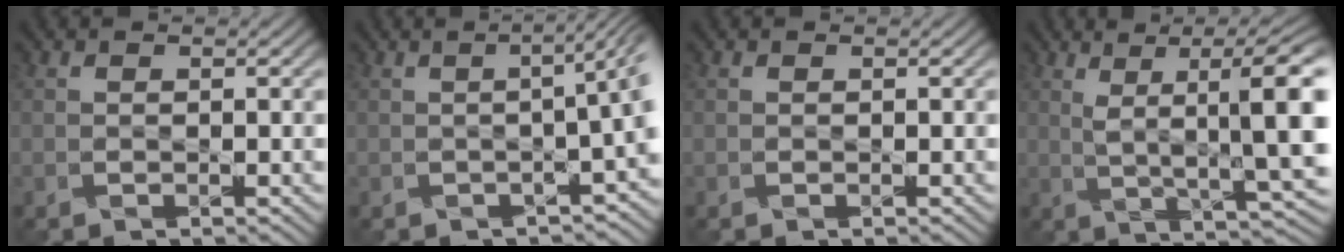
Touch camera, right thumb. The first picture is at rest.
{"total": 7.5, "force": [-1.5, 2.1, 7.0], "torque": [-0.072, 0.000, -0.022]}
{"total": 0.0}
{"total": 10.8, "force": [2.9, 1.6, 10.3], "torque": [-0.165, 0.013, 0.064]}